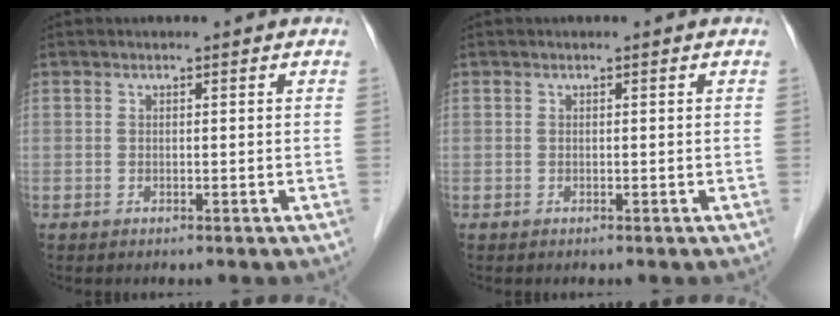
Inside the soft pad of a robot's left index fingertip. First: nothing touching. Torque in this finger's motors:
{"motor_torque": [0.00, 0.00, 0.01, 0.00]}